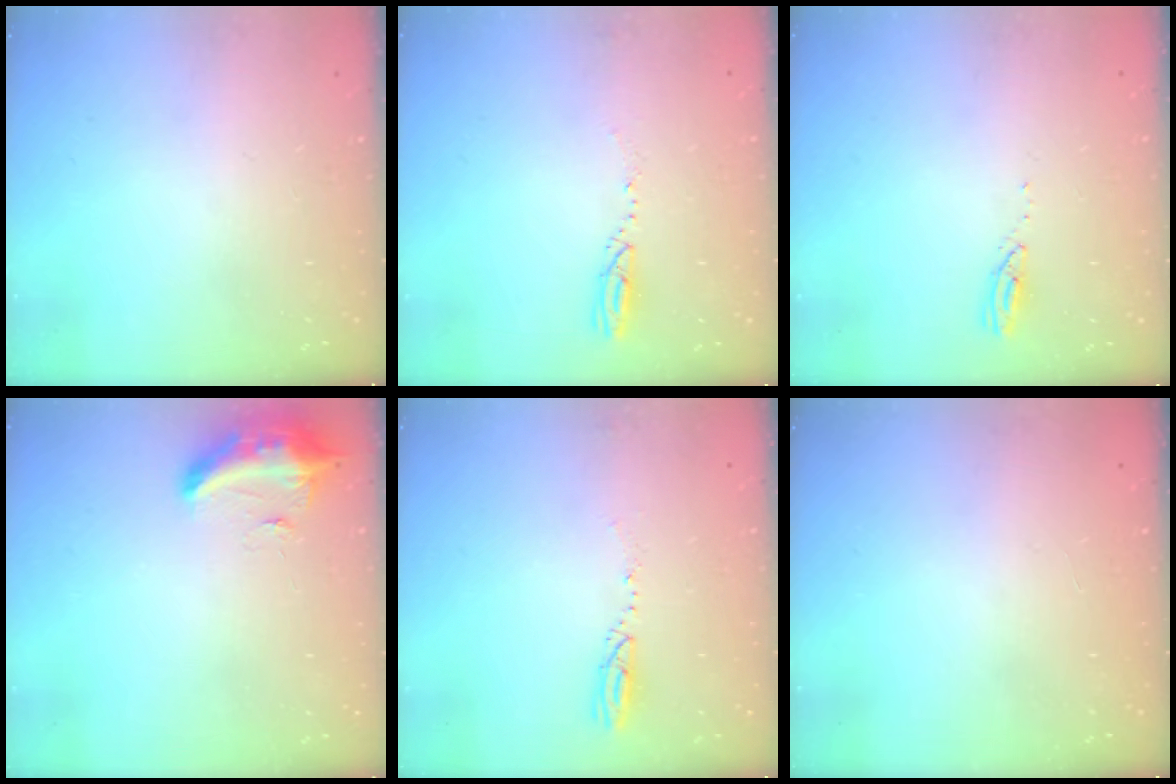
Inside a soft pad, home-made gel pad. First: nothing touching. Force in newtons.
{"total": 3.5, "press": 3.4, "slide": 0.7}
{"total": 2.9, "press": 2.8, "slide": 0.4}
{"total": 9.4, "press": 9.1, "slide": 2.2}
{"total": 3.3, "press": 3.3, "slide": 0.8}
{"total": 0.0}